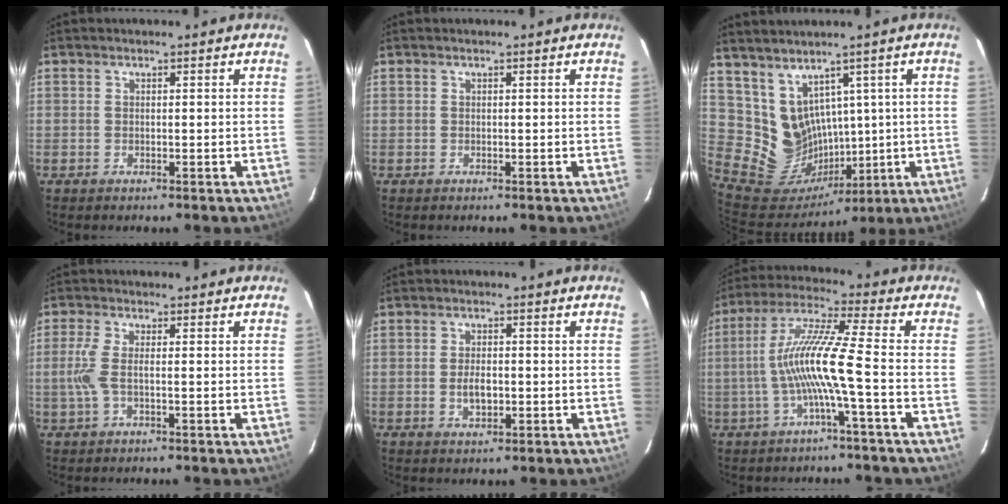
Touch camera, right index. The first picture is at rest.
{"total": 0.0}
{"total": 11.3, "force": [4.9, 9.6, 3.4], "torque": [-0.083, -0.003, 0.127]}
{"total": 4.3, "force": [-0.6, 0.9, 4.1], "torque": [-0.094, 0.000, -0.009]}
{"total": 3.5, "force": [-0.6, 1.9, 2.9], "torque": [-0.055, -0.001, -0.008]}
{"total": 11.3, "force": [-2.7, -1.1, 10.9], "torque": [-0.217, 0.007, -0.050]}